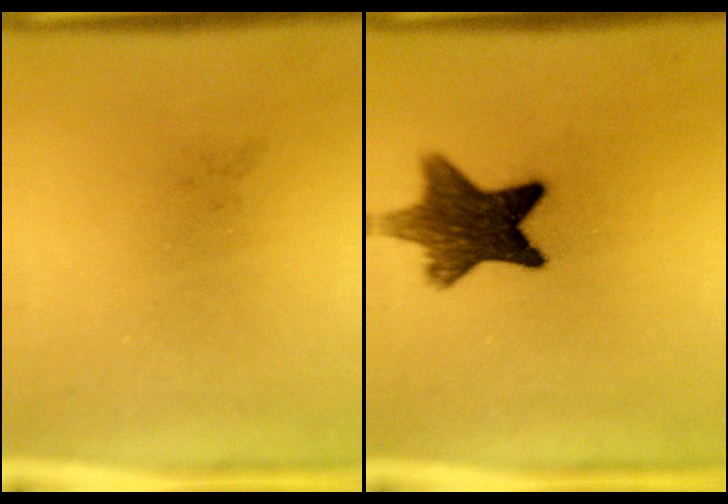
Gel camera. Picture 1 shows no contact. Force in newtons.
{"total": 10.5}